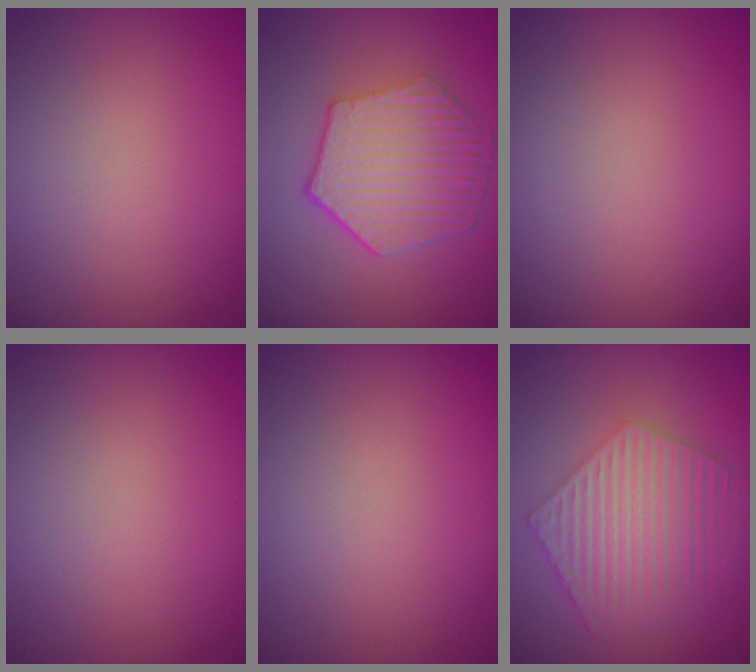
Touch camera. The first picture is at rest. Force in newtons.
{"total": 6.2, "press": 4.8, "slide": 3.9}
{"total": 0.0}
{"total": 0.0}
{"total": 0.0}
{"total": 6.0, "press": 4.3, "slide": 4.1}